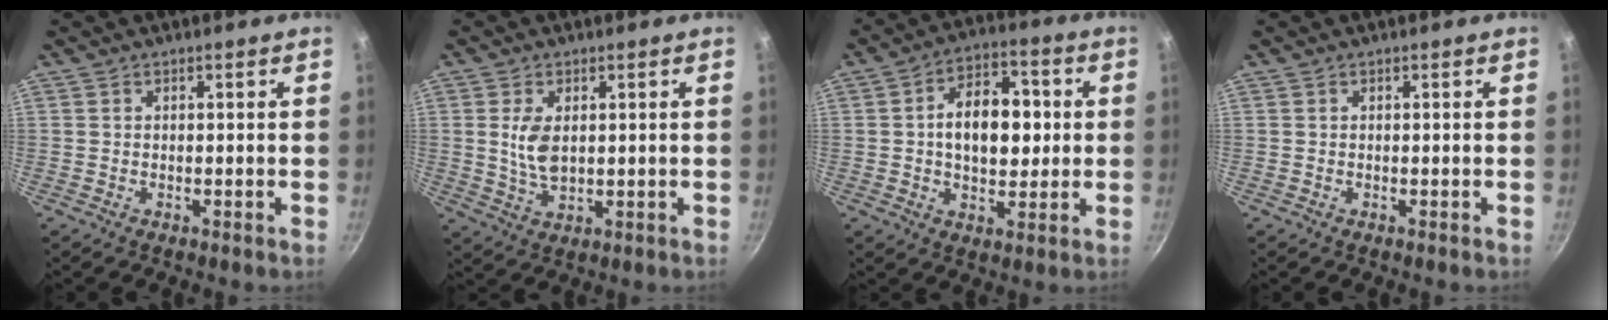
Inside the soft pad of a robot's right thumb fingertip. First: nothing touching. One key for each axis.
{"total": 6.0, "fx": 0.9, "fy": 3.3, "fz": 4.9, "tx": -0.094, "ty": -0.009, "tz": 0.023}
{"total": 13.1, "fx": 0.9, "fy": 8.0, "fz": 10.3, "tx": -0.128, "ty": 0.015, "tz": 0.011}
{"total": 0.0}